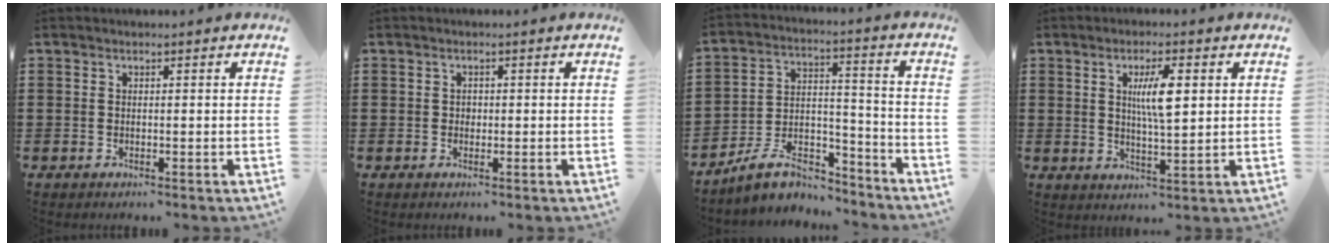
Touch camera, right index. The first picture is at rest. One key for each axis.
{"total": 0.7, "fx": 0.0, "fy": 0.6, "fz": 0.3, "tx": -0.008, "ty": 0.002, "tz": 0.001}
{"total": 9.6, "fx": -8.1, "fy": 3.2, "fz": 3.9, "tx": -0.073, "ty": 0.028, "tz": -0.154}
{"total": 6.1, "fx": 1.4, "fy": 1.1, "fz": 5.9, "tx": -0.109, "ty": 0.001, "tz": 0.020}